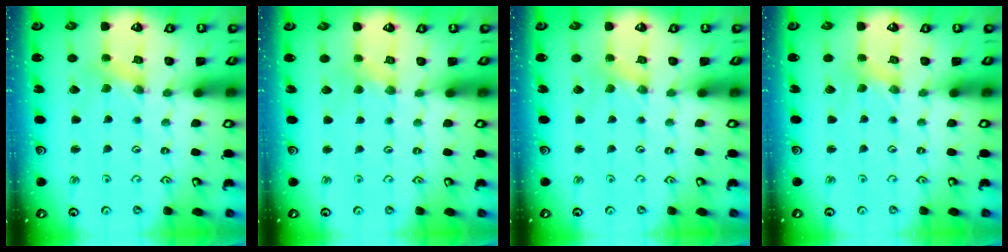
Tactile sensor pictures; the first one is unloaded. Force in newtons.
{"total": 2.1, "press": 2.1, "slide": 0.6}
{"total": 0.8, "press": 0.8, "slide": 0.1}
{"total": 0.0}